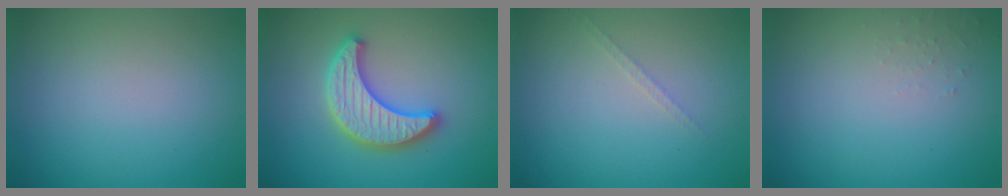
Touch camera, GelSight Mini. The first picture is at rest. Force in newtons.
{"total": 5.3, "press": 5.2, "slide": 0.9}
{"total": 0.8, "press": 0.8, "slide": 0.0}
{"total": 0.7, "press": 0.7, "slide": 0.1}